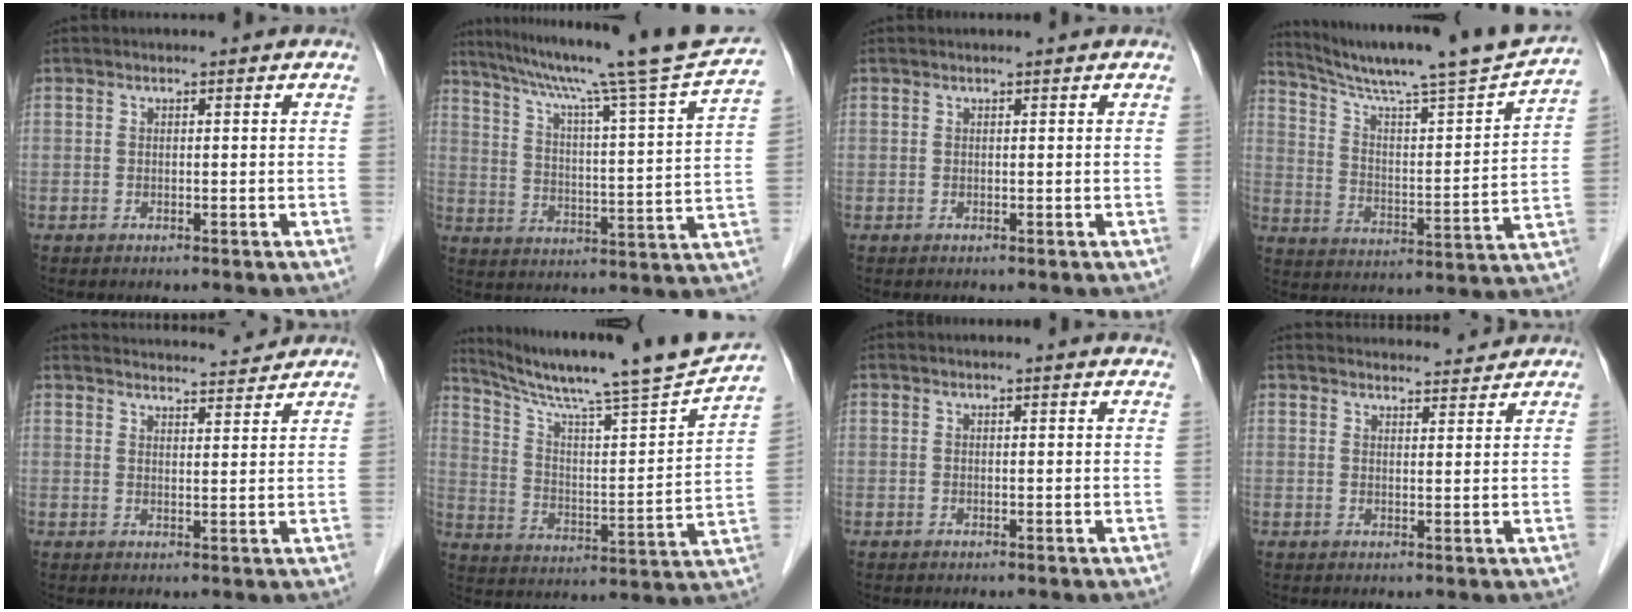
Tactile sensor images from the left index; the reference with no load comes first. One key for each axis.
{"total": 23.1, "fx": 19.6, "fy": -2.3, "fz": 12.0, "tx": -0.198, "ty": -0.033, "tz": 0.268}
{"total": 0.7, "fx": 0.7, "fy": 0.0, "fz": 0.3, "tx": -0.006, "ty": 0.006, "tz": 0.011}
{"total": 19.5, "fx": 17.8, "fy": -1.0, "fz": 7.7, "tx": -0.133, "ty": -0.033, "tz": 0.267}
{"total": 12.8, "fx": 12.4, "fy": 1.3, "fz": 2.6, "tx": -0.027, "ty": 0.015, "tz": 0.158}
{"total": 21.1, "fx": 19.1, "fy": -0.9, "fz": 9.0, "tx": -0.154, "ty": -0.040, "tz": 0.283}
{"total": 6.6, "fx": 6.3, "fy": 0.4, "fz": 1.8, "tx": -0.016, "ty": 0.010, "tz": 0.052}
{"total": 10.3, "fx": 10.1, "fy": 1.3, "fz": 1.5, "tx": -0.008, "ty": 0.017, "tz": 0.121}